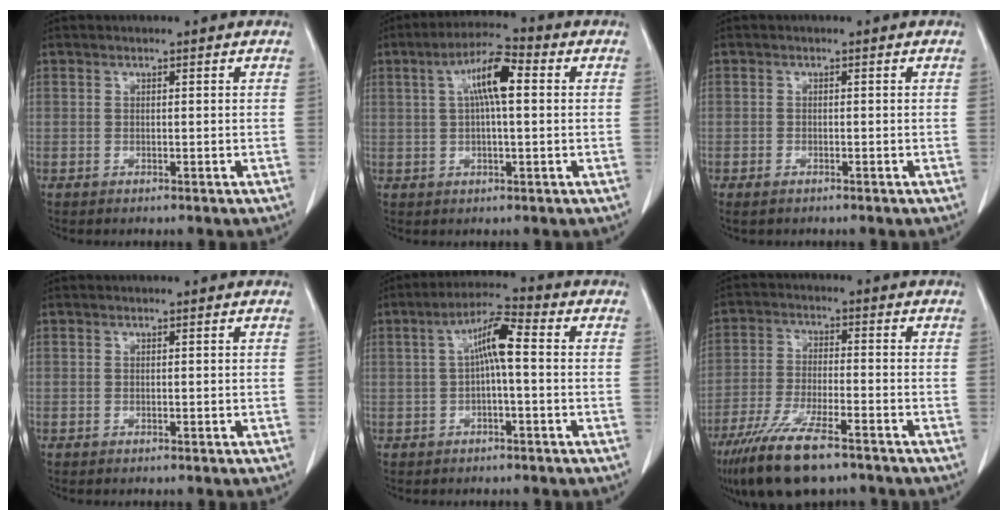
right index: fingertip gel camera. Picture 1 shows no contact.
{"total": 8.2, "force": [1.8, 1.7, 7.8], "torque": [-0.146, 0.024, 0.027]}
{"total": 1.3, "force": [-0.8, 0.6, 0.7], "torque": [-0.013, 0.000, -0.013]}
{"total": 0.0}
{"total": 6.5, "force": [0.3, 1.0, 6.4], "torque": [-0.119, 0.023, 0.001]}
{"total": 12.8, "force": [-9.1, 2.8, 8.5], "torque": [-0.165, -0.031, -0.164]}